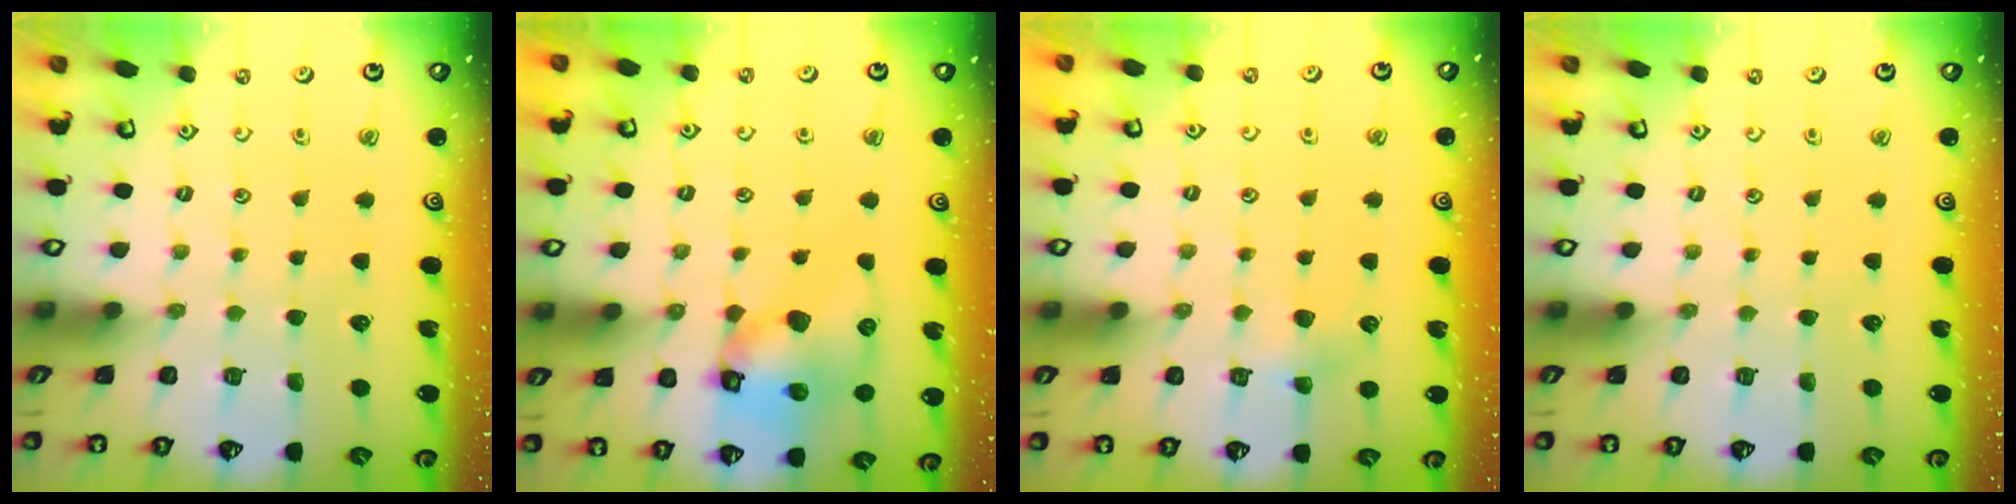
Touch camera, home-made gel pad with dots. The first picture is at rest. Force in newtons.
{"total": 12.0, "press": 11.8, "slide": 1.9}
{"total": 3.4, "press": 3.4, "slide": 0.3}
{"total": 0.0}